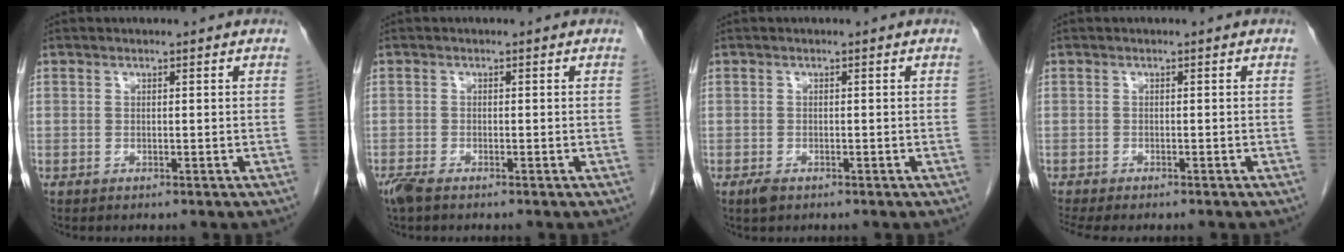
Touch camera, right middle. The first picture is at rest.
{"total": 2.6, "force": [-1.9, 0.7, 1.6], "torque": [-0.039, -0.009, -0.036]}
{"total": 1.4, "force": [-0.9, 0.6, 0.9], "torque": [-0.022, -0.002, -0.013]}
{"total": 4.6, "force": [-3.9, 0.9, 2.2], "torque": [-0.026, -0.005, -0.057]}